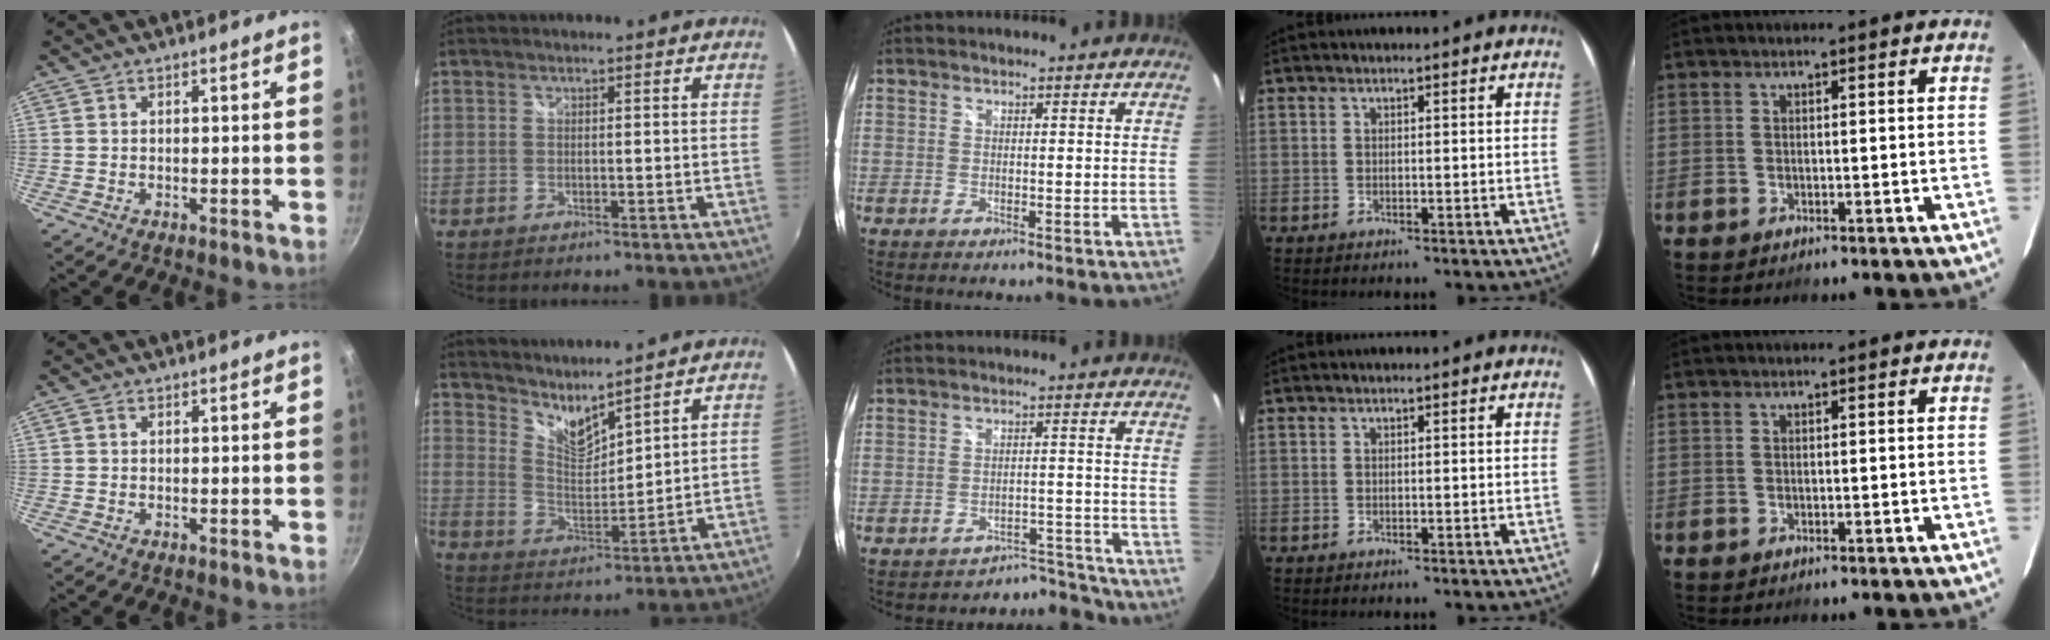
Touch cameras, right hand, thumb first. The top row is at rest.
{"thumb": {"total": 0.8, "force": [0.3, 0.6, 0.4], "torque": [-0.009, 0.004, 0.004]}, "index": {"total": 8.1, "force": [7.2, 1.1, 3.5], "torque": [-0.056, -0.011, 0.134]}, "middle": {"total": 5.4, "force": [-5.1, 1.0, -1.3], "torque": [0.030, 0.030, -0.072]}}